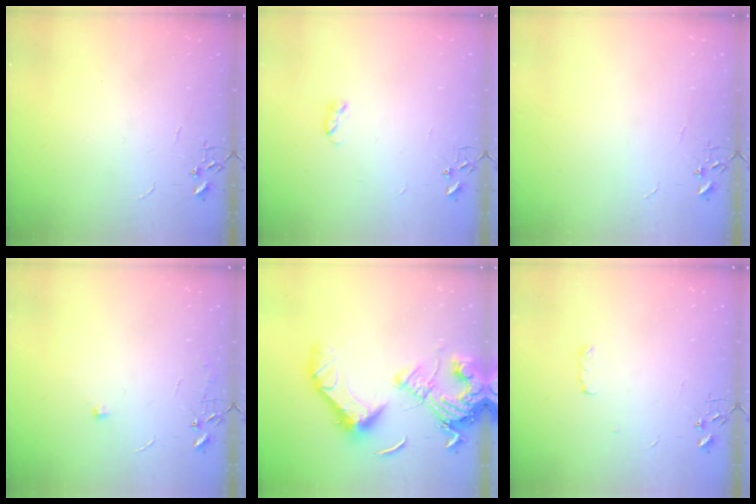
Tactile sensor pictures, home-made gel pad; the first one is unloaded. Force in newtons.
{"total": 3.6, "press": 3.6, "slide": 0.5}
{"total": 0.0}
{"total": 5.5, "press": 5.5, "slide": 0.8}
{"total": 22.4, "press": 22.2, "slide": 3.4}
{"total": 4.1, "press": 4.1, "slide": 0.6}